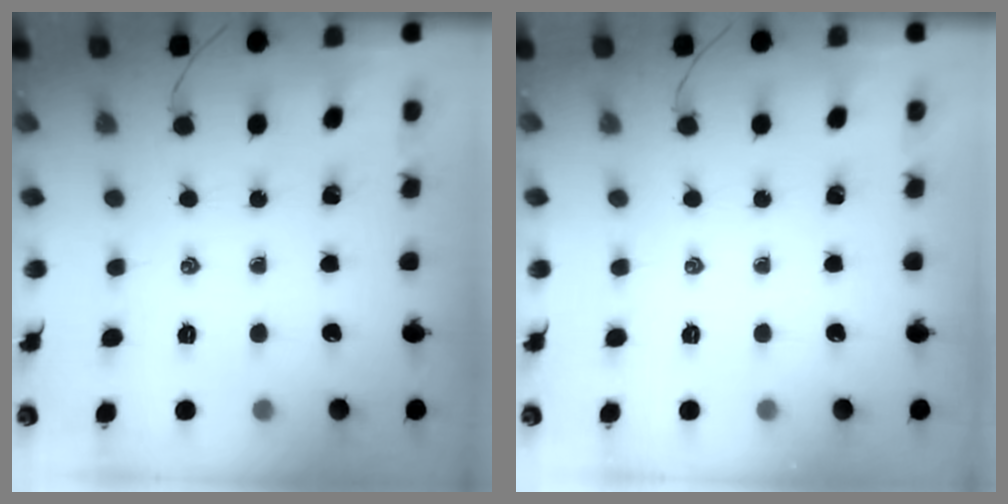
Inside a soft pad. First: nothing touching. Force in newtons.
{"total": 0.0}